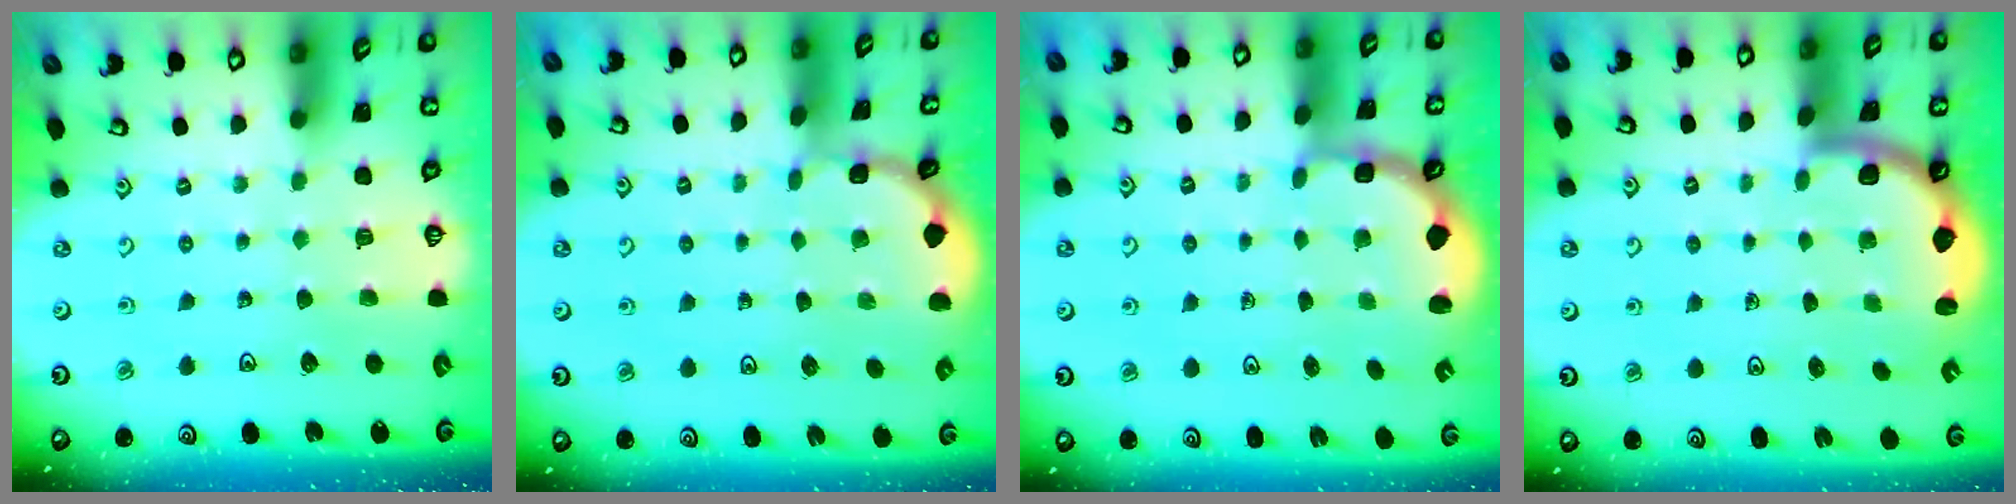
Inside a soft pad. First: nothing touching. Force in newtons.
{"total": 2.3, "press": 2.3, "slide": 0.1}
{"total": 2.7, "press": 2.0, "slide": 1.7}
{"total": 1.6, "press": 1.6, "slide": 0.1}